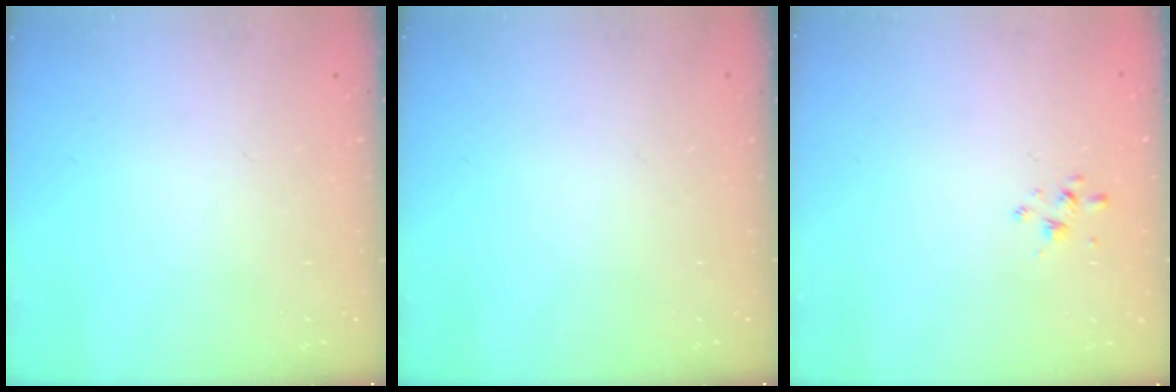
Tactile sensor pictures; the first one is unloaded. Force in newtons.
{"total": 0.0}
{"total": 2.0, "press": 1.9, "slide": 0.6}